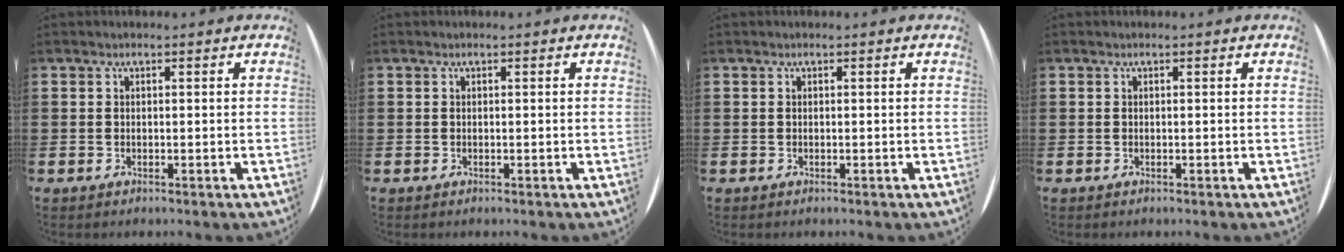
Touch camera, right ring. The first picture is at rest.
{"total": 0.0}
{"total": 0.0}
{"total": 0.0}